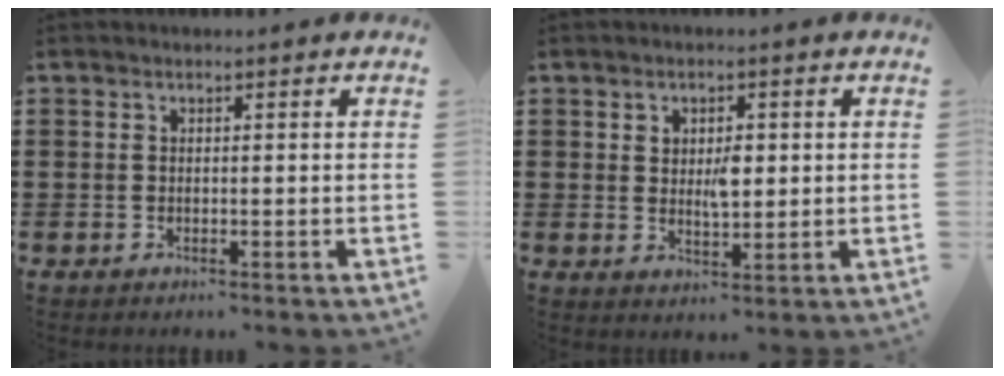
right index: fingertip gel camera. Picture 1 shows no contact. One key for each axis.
{"total": 3.5, "fx": 0.7, "fy": 1.8, "fz": 3.0, "tx": -0.054, "ty": 0.003, "tz": 0.010}